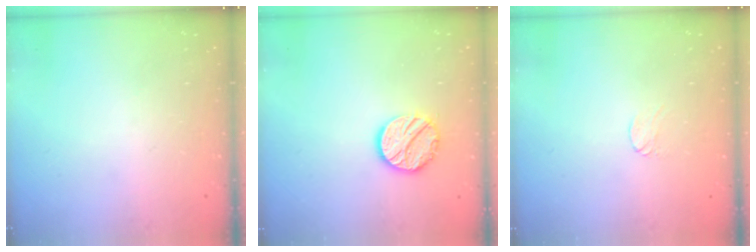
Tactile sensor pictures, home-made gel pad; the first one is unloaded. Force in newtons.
{"total": 11.7, "press": 11.6, "slide": 0.4}
{"total": 2.9, "press": 2.9, "slide": 0.3}